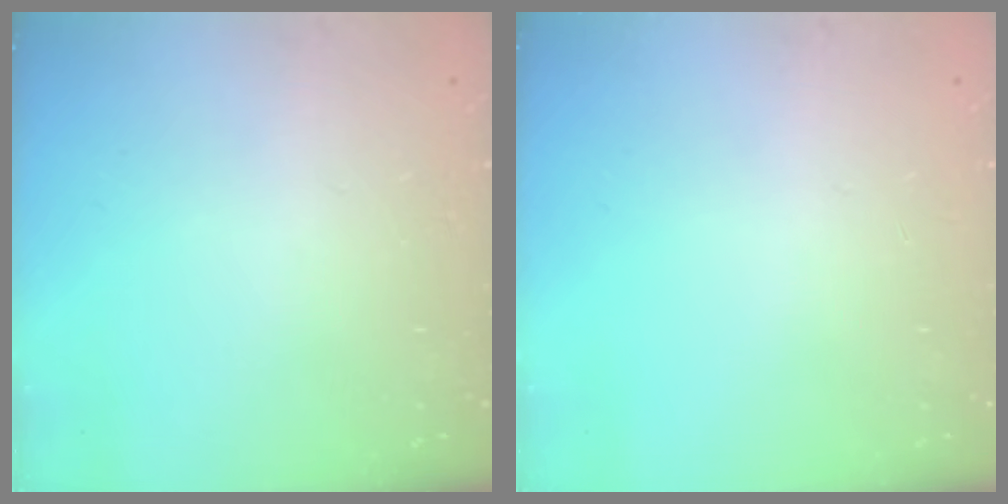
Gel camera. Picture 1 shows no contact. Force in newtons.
{"total": 0.0}